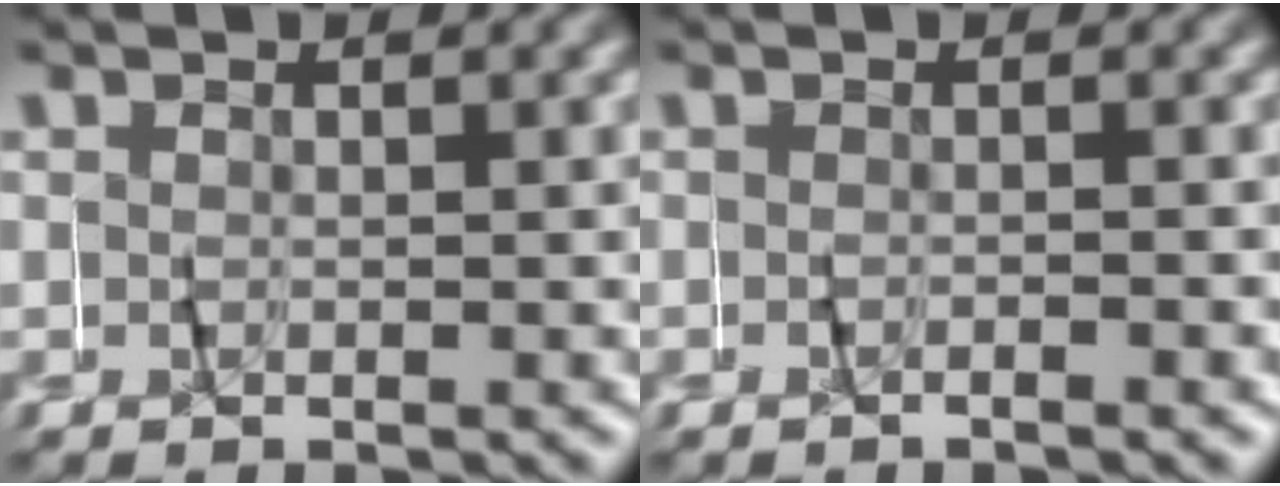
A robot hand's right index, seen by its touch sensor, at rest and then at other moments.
{"total": 0.8, "force": [-0.6, -0.3, 0.4], "torque": [-0.020, -0.003, -0.011]}